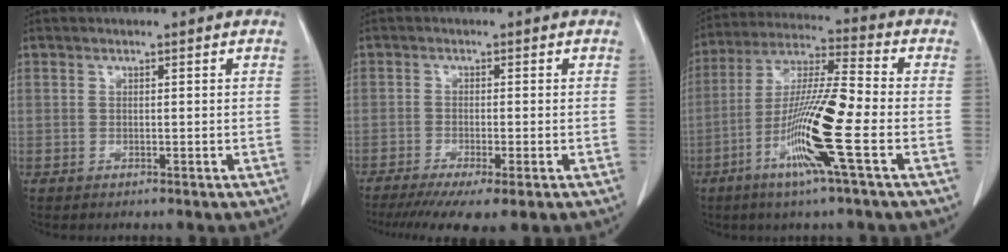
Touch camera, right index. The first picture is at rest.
{"total": 9.2, "force": [-6.5, 1.1, 6.4], "torque": [-0.096, -0.019, -0.103]}
{"total": 14.6, "force": [-5.0, -0.6, 13.7], "torque": [-0.270, -0.015, -0.103]}